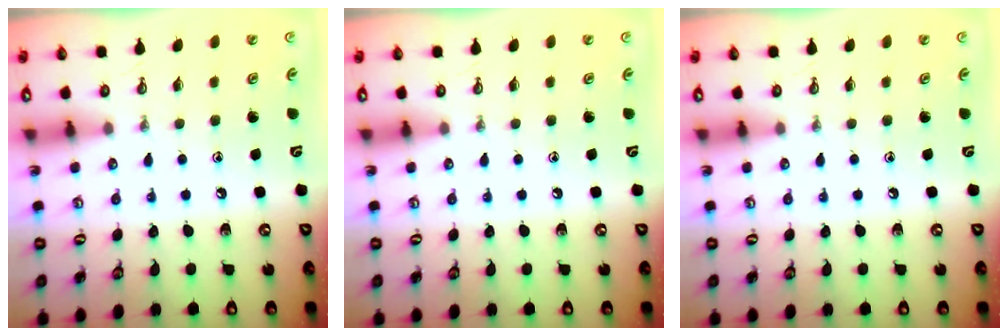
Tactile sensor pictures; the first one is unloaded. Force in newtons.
{"total": 0.0}
{"total": 0.0}